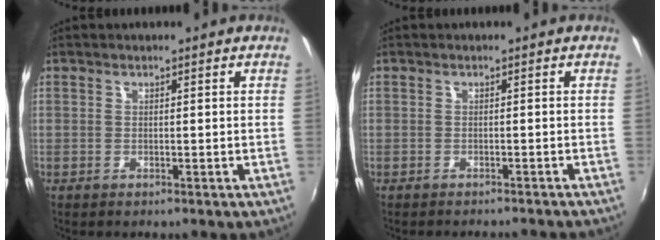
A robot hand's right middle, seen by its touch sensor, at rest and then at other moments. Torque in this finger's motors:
{"motor_torque": [-0.02, -0.26, -0.01, 0.00]}